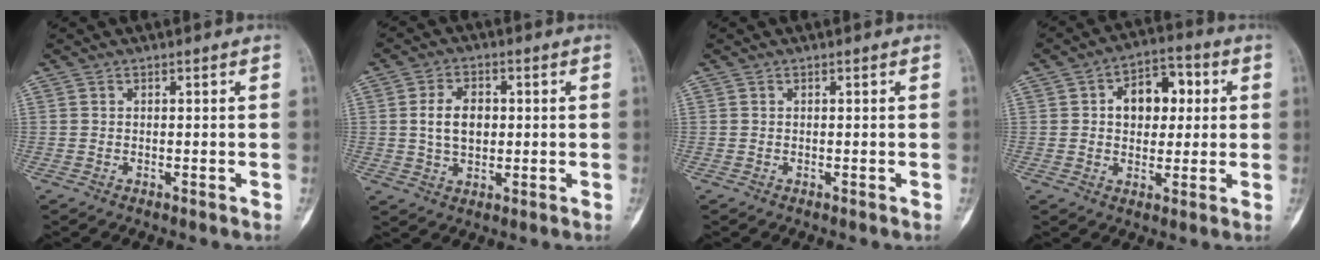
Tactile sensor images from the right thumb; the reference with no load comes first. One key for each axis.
{"total": 7.1, "fx": 0.7, "fy": 4.8, "fz": 5.2, "tx": -0.076, "ty": 0.003, "tz": 0.015}
{"total": 0.0}
{"total": 10.5, "fx": 2.0, "fy": 7.2, "fz": 7.4, "tx": -0.070, "ty": 0.016, "tz": 0.026}